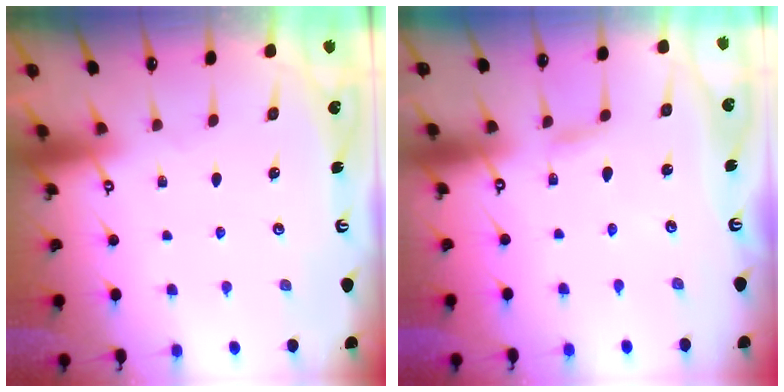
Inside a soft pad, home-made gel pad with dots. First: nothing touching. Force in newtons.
{"total": 2.2, "press": 2.2, "slide": 0.2}